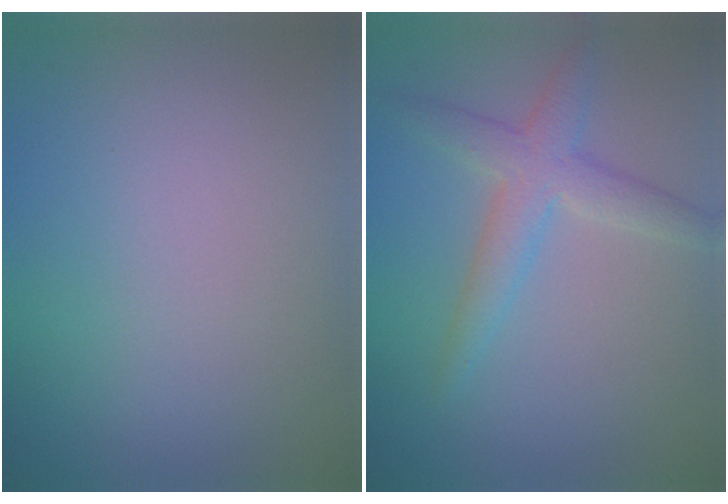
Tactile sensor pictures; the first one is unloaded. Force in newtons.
{"total": 3.3, "press": 3.3, "slide": 0.1}